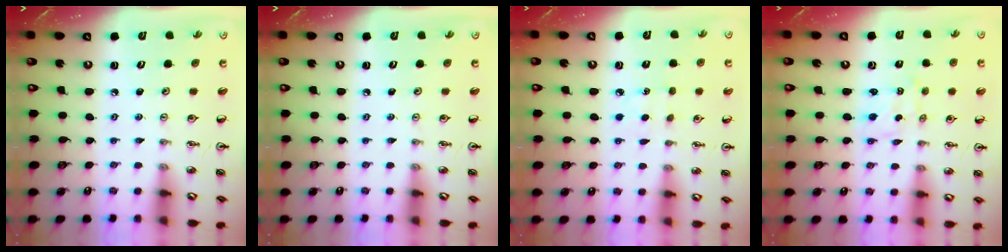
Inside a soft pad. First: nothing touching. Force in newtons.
{"total": 0.0}
{"total": 2.9, "press": 2.9, "slide": 0.3}
{"total": 1.1, "press": 0.7, "slide": 0.8}